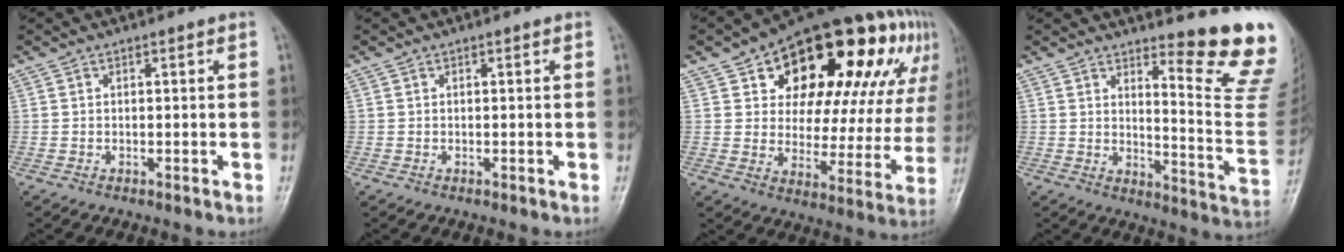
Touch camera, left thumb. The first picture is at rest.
{"total": 0.0}
{"total": 29.2, "force": [12.8, 14.9, 21.6], "torque": [-0.260, 0.023, 0.190]}
{"total": 15.6, "force": [12.1, 1.6, 9.8], "torque": [-0.104, -0.145, 0.153]}